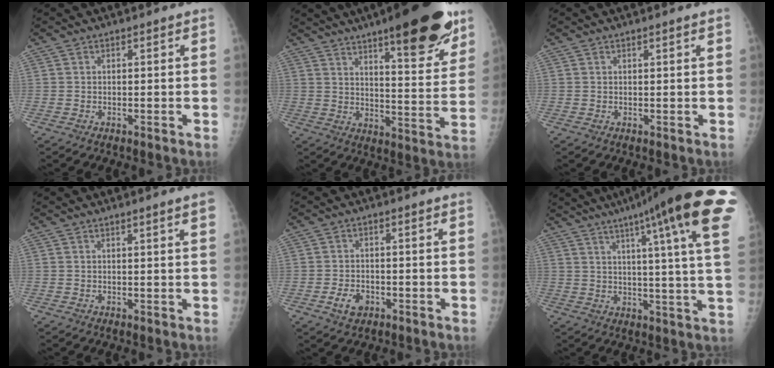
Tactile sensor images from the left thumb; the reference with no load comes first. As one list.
[{"total": 20.8, "force": [13.6, 4.9, 14.9], "torque": [-0.177, -0.069, 0.197]}, {"total": 0.8, "force": [0.6, -0.1, 0.5], "torque": [-0.013, -0.001, 0.012]}, {"total": 2.5, "force": [1.6, -0.3, 1.9], "torque": [-0.027, -0.004, 0.023]}, {"total": 3.6, "force": [-1.5, 2.5, 2.1], "torque": [-0.033, 0.006, -0.022]}, {"total": 23.7, "force": [12.9, 2.1, 19.8], "torque": [-0.258, -0.024, 0.159]}]